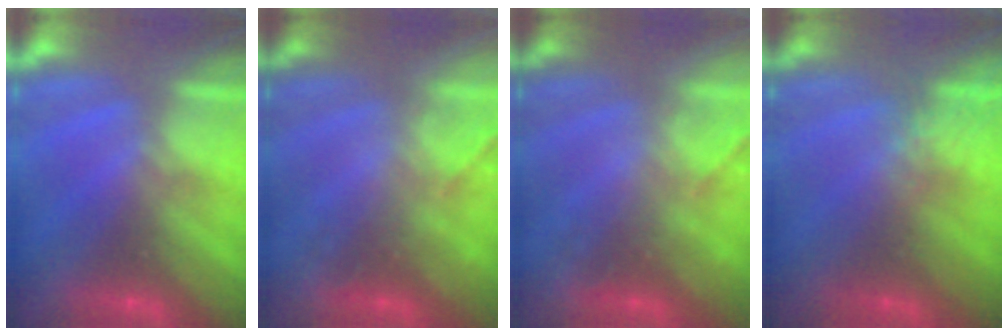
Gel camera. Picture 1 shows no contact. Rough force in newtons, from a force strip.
{"total": 2.3}
{"total": 2.3}
{"total": 3.9}